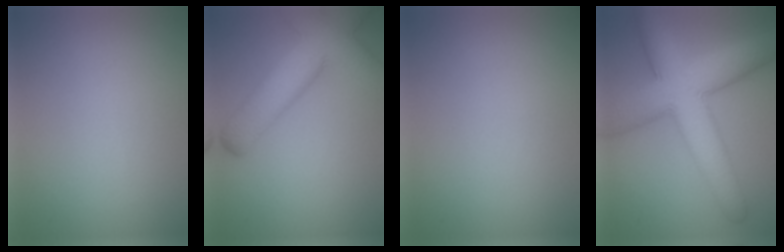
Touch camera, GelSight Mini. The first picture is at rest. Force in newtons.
{"total": 8.7, "press": 8.6, "slide": 0.5}
{"total": 0.0}
{"total": 10.1, "press": 10.1, "slide": 0.2}